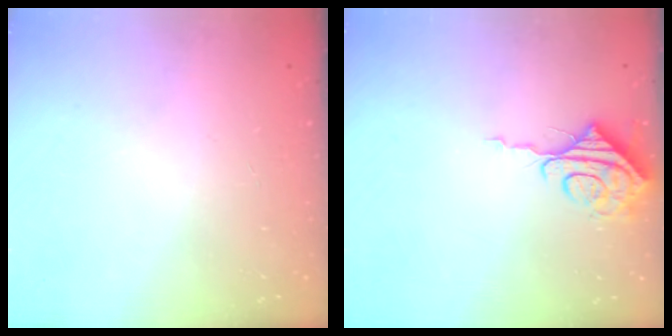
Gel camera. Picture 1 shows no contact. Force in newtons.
{"total": 8.2, "press": 8.1, "slide": 0.9}